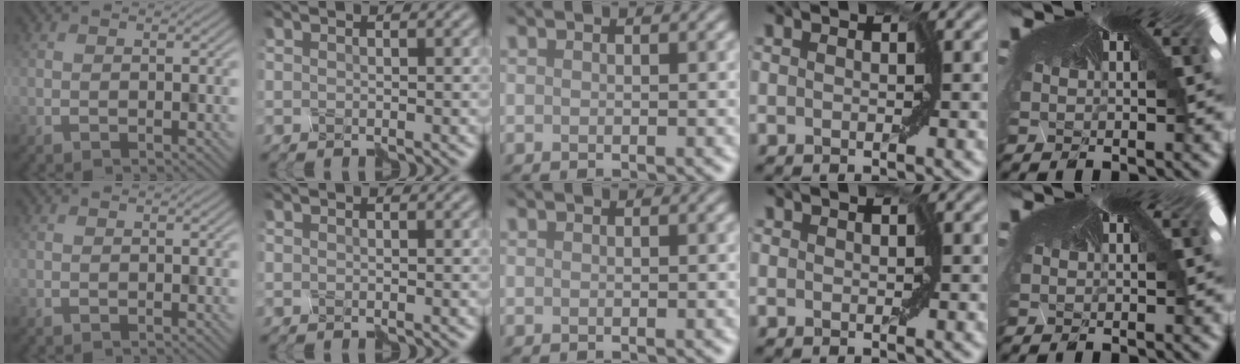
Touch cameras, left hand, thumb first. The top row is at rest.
{}